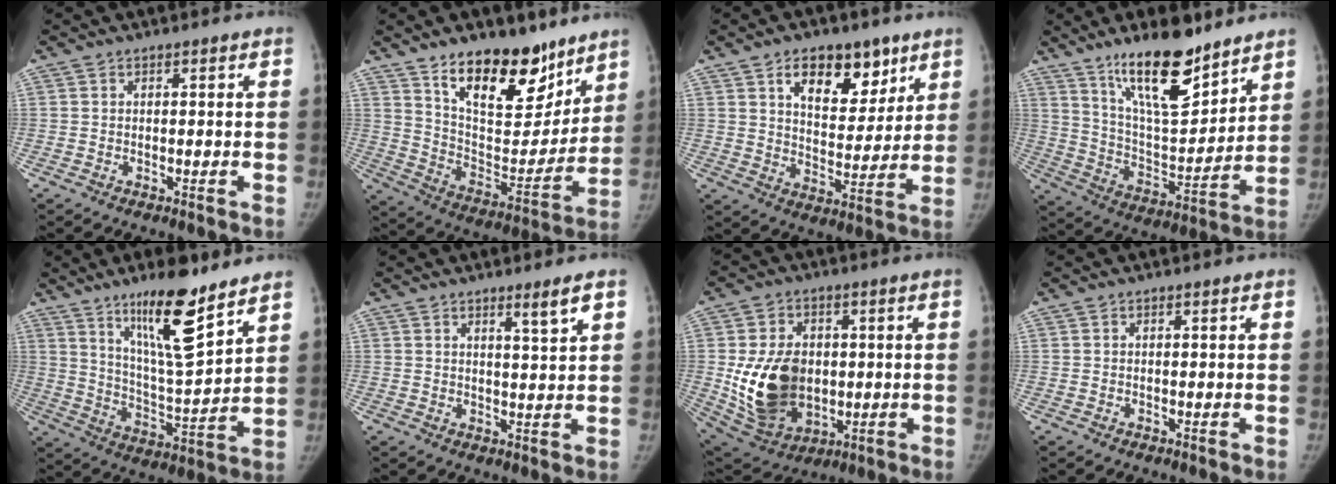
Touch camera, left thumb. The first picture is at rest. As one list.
[{"total": 20.8, "force": [13.8, 10.1, 11.8], "torque": [-0.128, -0.087, 0.229]}, {"total": 13.3, "force": [7.4, 7.7, 8.0], "torque": [-0.076, -0.040, 0.119]}, {"total": 18.4, "force": [13.1, 5.9, 11.6], "torque": [-0.155, -0.087, 0.231]}, {"total": 15.7, "force": [10.4, 3.0, 11.3], "torque": [-0.177, -0.074, 0.188]}, {"total": 3.5, "force": [2.3, -0.2, 2.7], "torque": [-0.042, -0.023, 0.039]}, {"total": 17.2, "force": [-0.3, 12.6, 11.7], "torque": [-0.176, -0.011, 0.020]}, {"total": 0.0}]